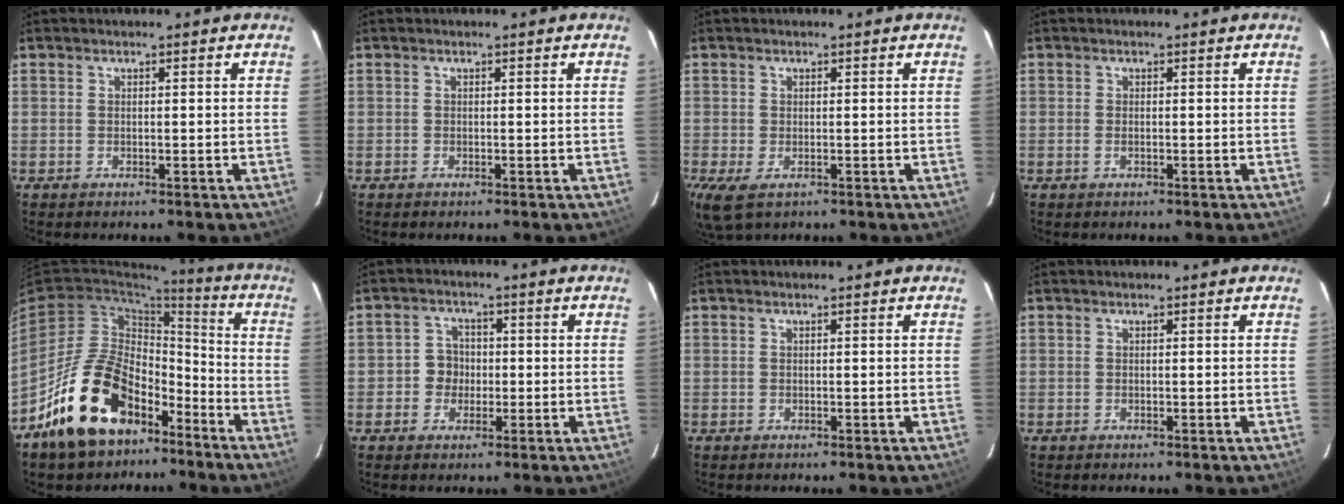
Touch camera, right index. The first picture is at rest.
{"total": 0.0}
{"total": 5.4, "force": [-2.3, 3.0, 3.8], "torque": [-0.081, -0.021, -0.037]}
{"total": 0.7, "force": [-0.3, 0.4, 0.6], "torque": [-0.012, 0.000, -0.005]}
{"total": 20.0, "force": [-12.5, 11.2, 10.8], "torque": [-0.210, 0.026, -0.189]}
{"total": 4.1, "force": [-1.1, 3.9, 0.9], "torque": [-0.007, 0.014, -0.021]}
{"total": 0.0}
{"total": 0.0}